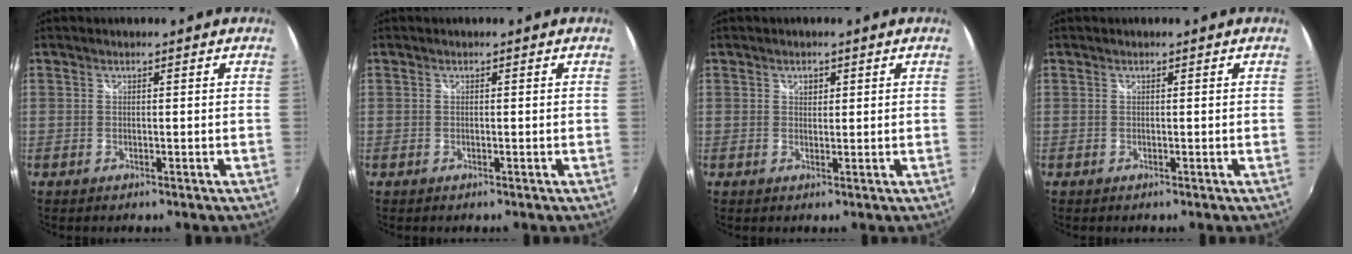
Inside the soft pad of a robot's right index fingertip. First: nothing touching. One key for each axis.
{"total": 0.0}
{"total": 1.5, "fx": 0.6, "fy": 1.2, "fz": 0.6, "tx": -0.006, "ty": 0.003, "tz": 0.010}
{"total": 0.0}